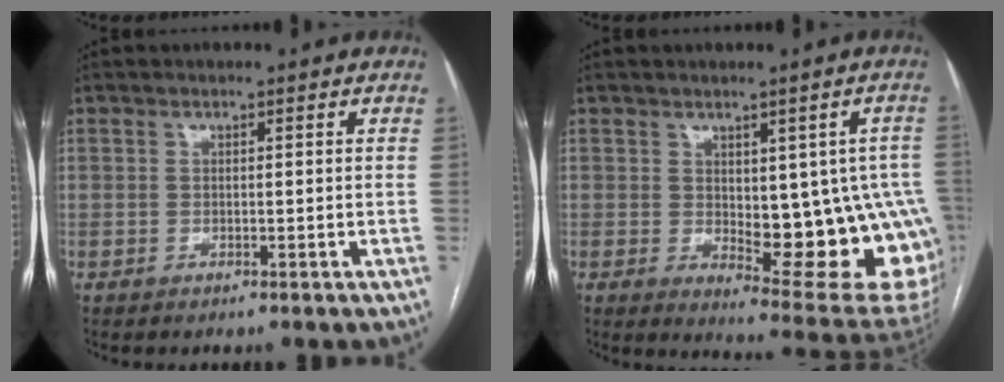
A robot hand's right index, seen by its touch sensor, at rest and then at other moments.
{"total": 16.9, "force": [-1.7, 5.8, 15.7], "torque": [-0.132, 0.004, 0.001]}